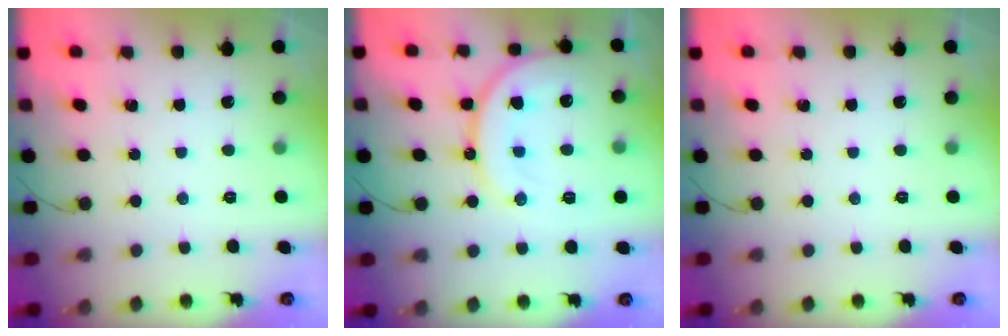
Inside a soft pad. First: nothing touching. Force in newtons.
{"total": 15.5, "press": 15.4, "slide": 2.0}
{"total": 0.0}